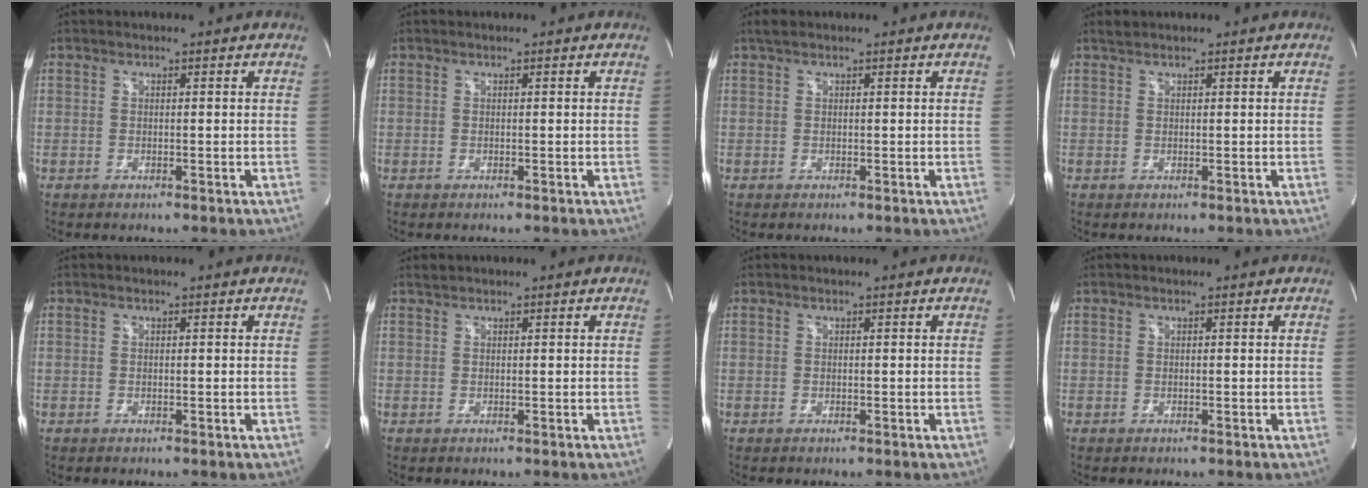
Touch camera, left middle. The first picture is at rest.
{"total": 0.0}
{"total": 1.2, "force": [0.9, 0.4, 0.6], "torque": [-0.018, 0.014, 0.018]}
{"total": 0.7, "force": [0.7, 0.0, 0.1], "torque": [-0.012, 0.006, 0.019]}
{"total": 0.0}
{"total": 0.5, "force": [0.5, -0.1, 0.0], "torque": [-0.010, 0.006, 0.015]}
{"total": 0.0}
{"total": 0.0}